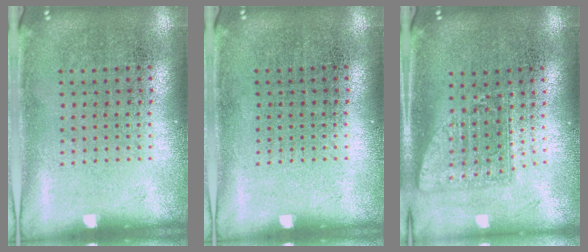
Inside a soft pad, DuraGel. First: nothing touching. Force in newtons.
{"total": 0.0}
{"total": 1.6, "press": 1.1, "slide": 1.0}